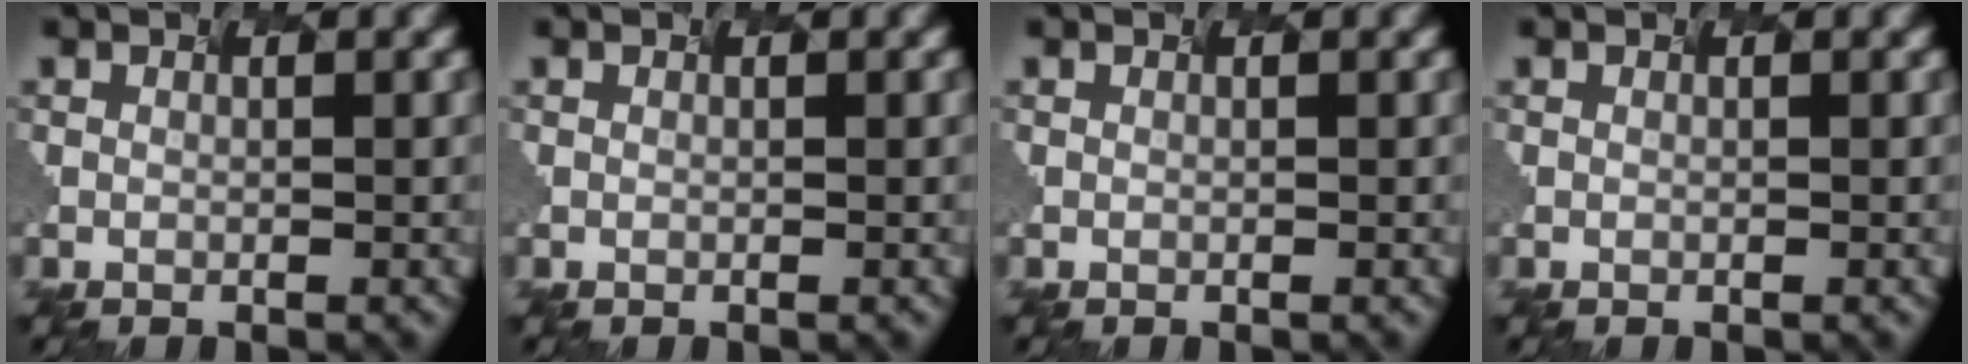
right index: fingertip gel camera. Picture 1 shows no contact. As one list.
[{"total": 0.0}, {"total": 0.0}, {"total": 0.0}]